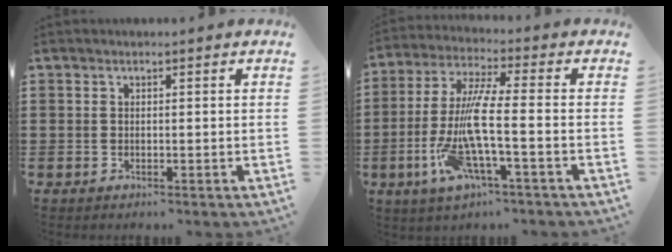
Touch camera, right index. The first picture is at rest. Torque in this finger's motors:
{"motor_torque": [2.14, 0.00, 1.05, 0.21]}